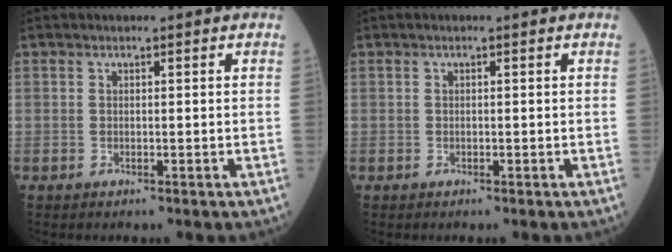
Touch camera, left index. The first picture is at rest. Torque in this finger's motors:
{"motor_torque": [0.10, 0.10, 0.01, 0.00]}